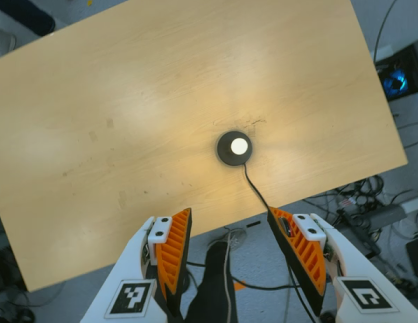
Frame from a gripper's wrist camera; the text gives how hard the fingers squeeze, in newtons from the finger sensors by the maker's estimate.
{"total": 0.0}